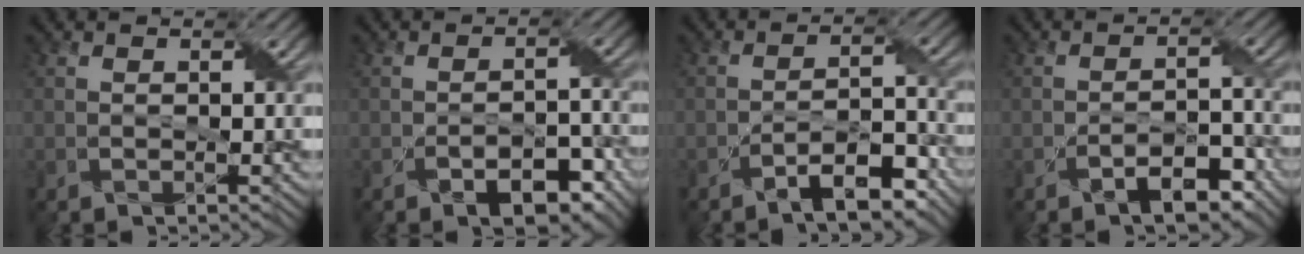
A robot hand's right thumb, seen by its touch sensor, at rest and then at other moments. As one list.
[{"total": 5.7, "force": [-3.2, 3.0, 3.7], "torque": [-0.052, -0.004, -0.041]}, {"total": 7.1, "force": [-5.0, 2.0, 4.6], "torque": [-0.070, 0.007, -0.087]}, {"total": 5.1, "force": [-3.3, 2.1, 3.4], "torque": [-0.051, 0.006, -0.049]}]